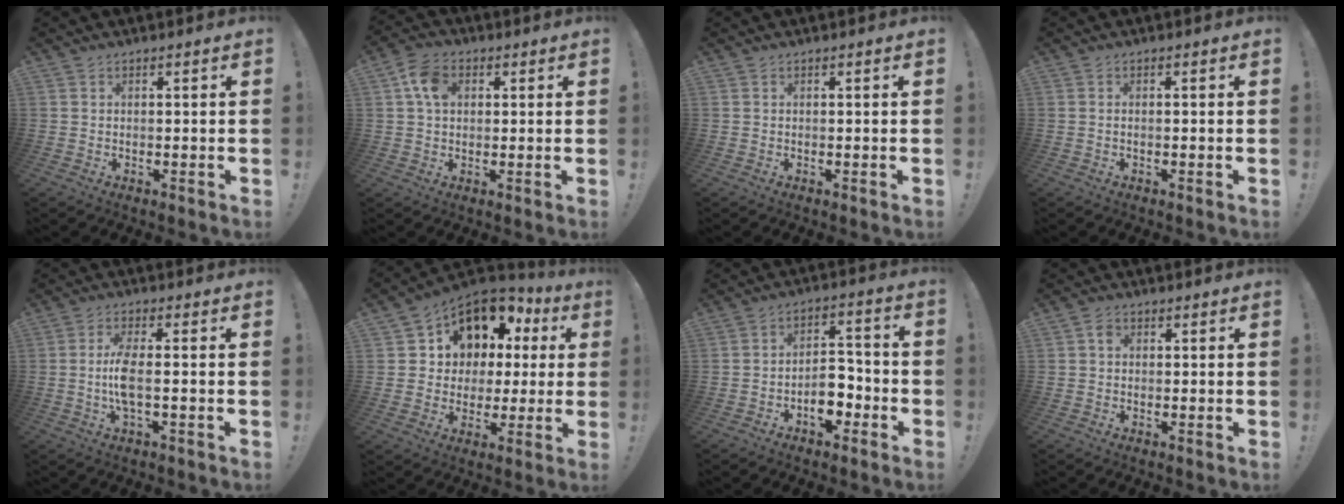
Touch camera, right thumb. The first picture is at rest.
{"total": 7.7, "force": [2.0, 5.6, 4.9], "torque": [-0.096, 0.011, 0.041]}
{"total": 0.0}
{"total": 0.8, "force": [-0.4, -0.4, 0.6], "torque": [-0.014, -0.001, -0.006]}
{"total": 7.5, "force": [-0.8, 1.4, 7.3], "torque": [-0.156, -0.012, -0.017]}
{"total": 10.7, "force": [5.3, 8.4, 3.8], "torque": [-0.066, -0.042, 0.110]}
{"total": 8.8, "force": [-3.8, 5.6, 5.7], "torque": [-0.076, 0.025, -0.065]}
{"total": 1.9, "force": [0.1, 1.5, 1.1], "torque": [-0.019, 0.006, 0.000]}